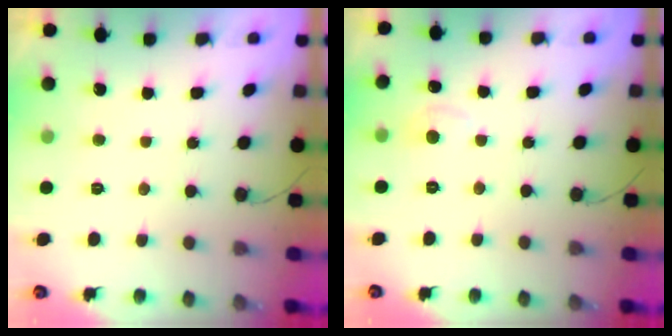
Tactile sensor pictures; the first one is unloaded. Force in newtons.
{"total": 5.0, "press": 5.0, "slide": 0.7}